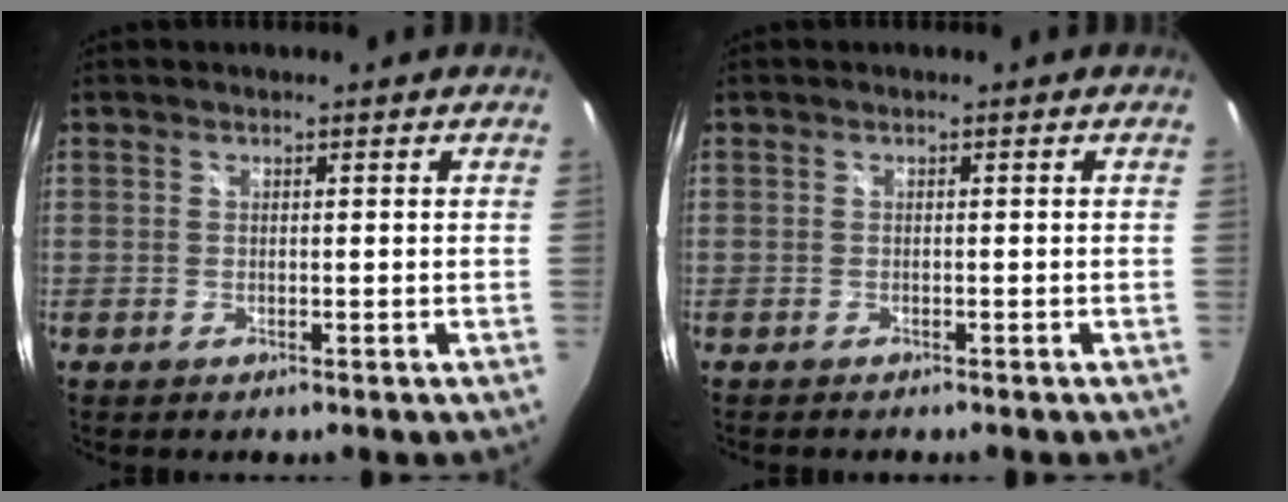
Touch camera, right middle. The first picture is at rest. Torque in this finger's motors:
{"motor_torque": [-0.15, -0.03, -0.05, 0.00]}